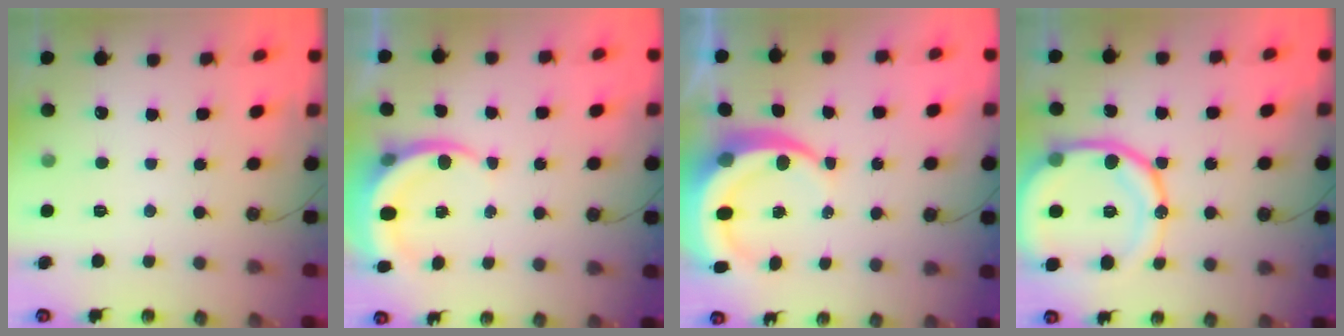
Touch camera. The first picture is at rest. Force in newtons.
{"total": 5.4, "press": 5.4, "slide": 0.2}
{"total": 10.8, "press": 10.7, "slide": 1.3}
{"total": 18.3, "press": 18.1, "slide": 2.0}